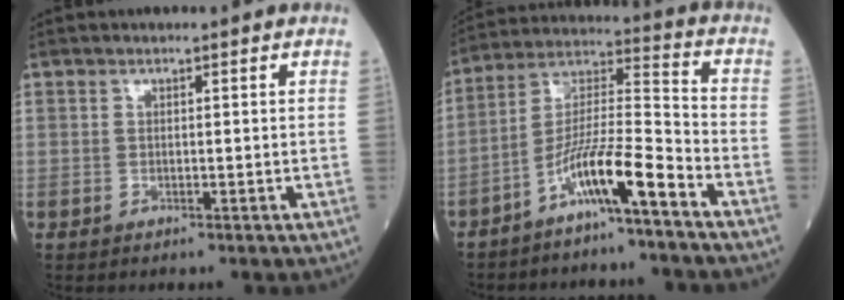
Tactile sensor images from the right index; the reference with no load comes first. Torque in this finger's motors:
{"motor_torque": [1.33, -0.80, 0.68, 0.19]}